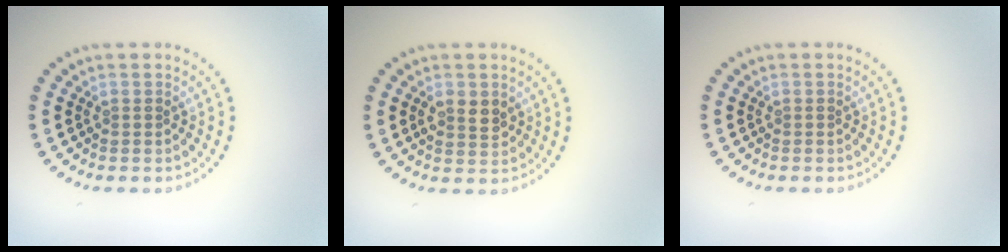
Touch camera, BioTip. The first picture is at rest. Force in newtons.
{"total": 2.1, "press": 2.1, "slide": 0.3}
{"total": 0.0}